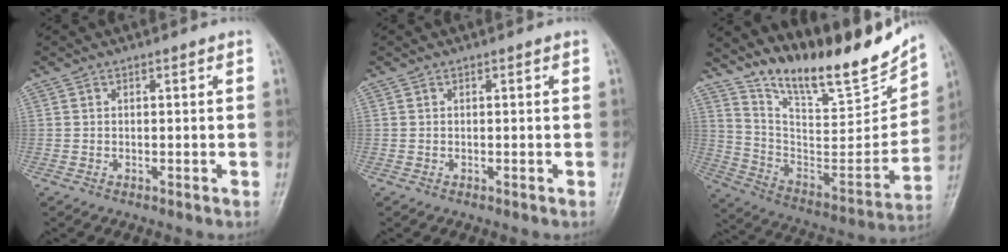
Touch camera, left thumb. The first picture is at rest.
{"total": 0.0}
{"total": 22.0, "force": [18.2, 5.7, 11.1], "torque": [-0.134, -0.109, 0.304]}